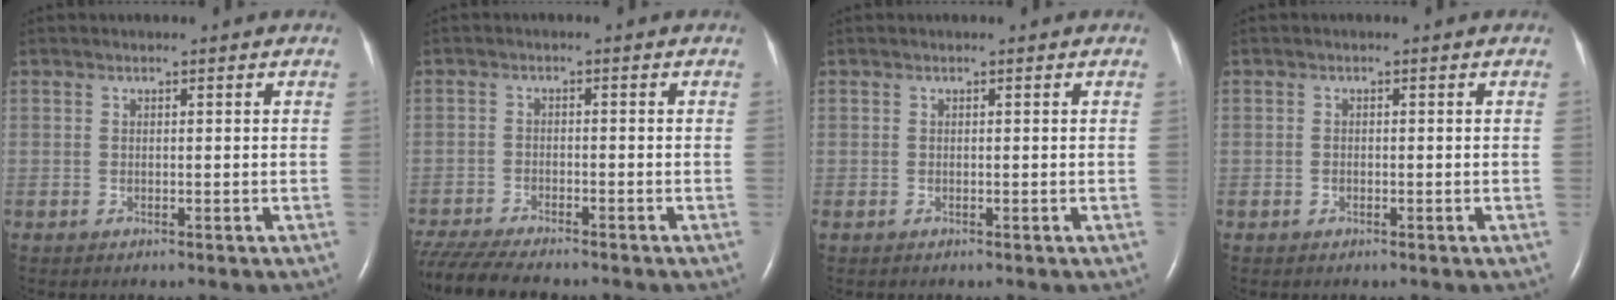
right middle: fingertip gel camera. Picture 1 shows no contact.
{"total": 10.5, "force": [-9.2, 1.4, 4.8], "torque": [-0.086, -0.021, -0.152]}
{"total": 0.0}
{"total": 0.7, "force": [-0.3, 0.5, 0.3], "torque": [-0.006, 0.002, -0.006]}